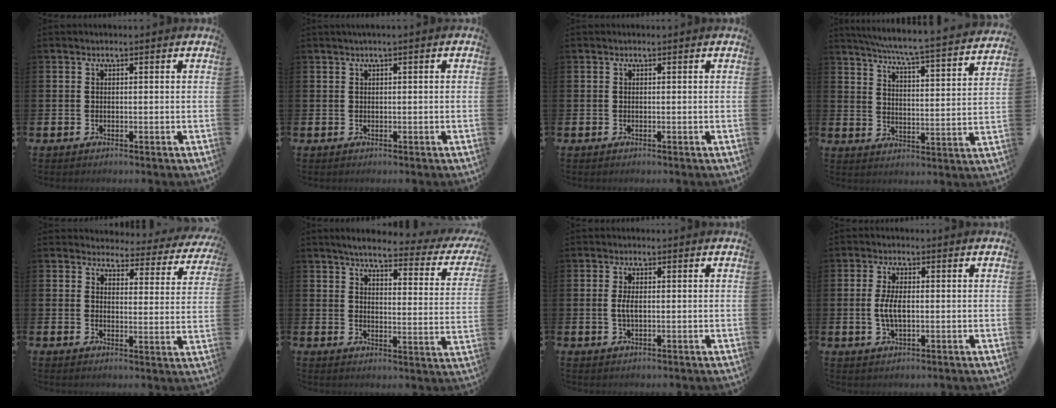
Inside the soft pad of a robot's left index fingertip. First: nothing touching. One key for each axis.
{"total": 0.6, "fx": 0.1, "fy": 0.0, "fz": 0.5, "tx": -0.018, "ty": 0.006, "tz": 0.004}
{"total": 0.0}
{"total": 6.5, "fx": 6.1, "fy": -0.3, "fz": 2.2, "tx": -0.064, "ty": -0.053, "tz": 0.102}
{"total": 3.3, "fx": 3.0, "fy": 1.2, "fz": 0.3, "tx": -0.013, "ty": -0.033, "tz": 0.044}
{"total": 4.6, "fx": 3.8, "fy": 1.0, "fz": 2.4, "tx": -0.051, "ty": -0.032, "tz": 0.053}
{"total": 2.3, "fx": 0.1, "fy": 0.9, "fz": 2.1, "tx": -0.038, "ty": 0.002, "tz": -0.001}
{"total": 3.9, "fx": 0.0, "fy": 1.7, "fz": 3.5, "tx": -0.071, "ty": 0.003, "tz": -0.005}